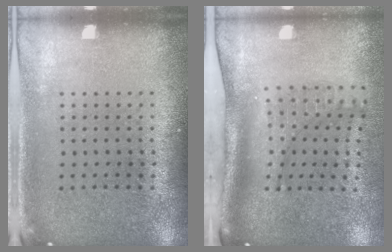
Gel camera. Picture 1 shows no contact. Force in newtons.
{"total": 2.1, "press": 1.5, "slide": 1.5}